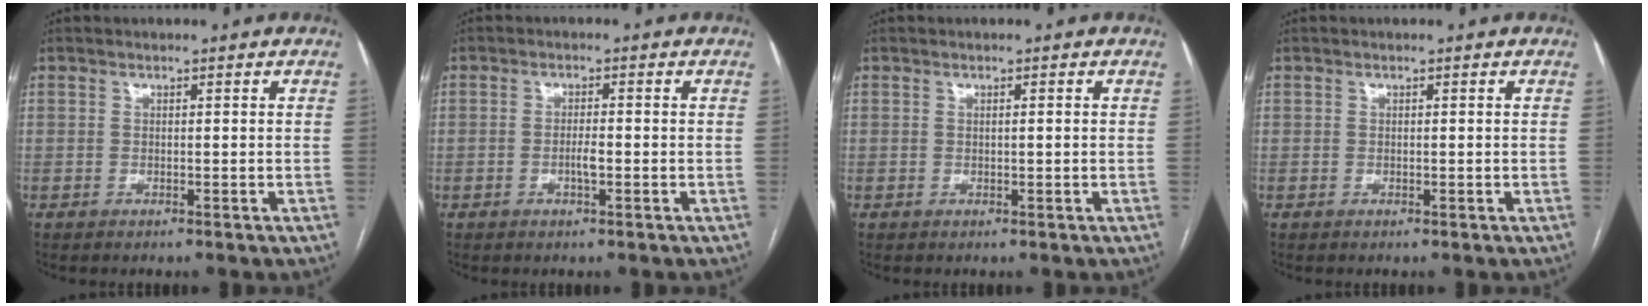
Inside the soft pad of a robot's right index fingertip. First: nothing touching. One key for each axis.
{"total": 2.3, "fx": -0.6, "fy": 0.5, "fz": 2.2, "tx": -0.041, "ty": 0.001, "tz": -0.011}
{"total": 0.8, "fx": 0.1, "fy": 0.0, "fz": 0.8, "tx": -0.015, "ty": 0.003, "tz": 0.003}
{"total": 0.0}